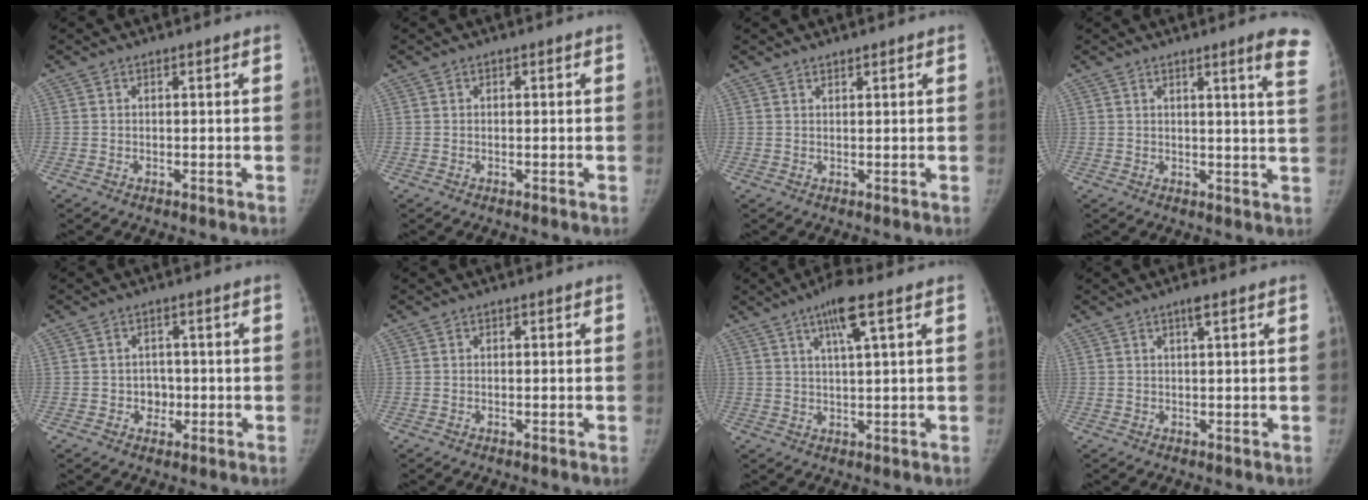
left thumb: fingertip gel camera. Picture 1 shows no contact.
{"total": 0.0}
{"total": 0.9, "force": [0.9, 0.1, 0.3], "torque": [-0.003, -0.005, 0.016]}
{"total": 7.6, "force": [4.8, -0.3, 5.9], "torque": [-0.064, -0.023, 0.046]}
{"total": 2.9, "force": [-0.5, 2.6, 1.2], "torque": [0.004, 0.007, -0.007]}
{"total": 0.0}
{"total": 6.9, "force": [3.5, 0.4, 5.9], "torque": [-0.112, -0.009, 0.063]}
{"total": 1.8, "force": [0.9, 0.0, 1.5], "torque": [-0.030, 0.000, 0.017]}